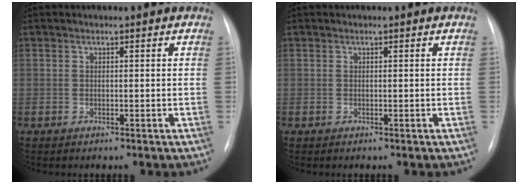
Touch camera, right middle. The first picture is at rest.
{"total": 0.0}